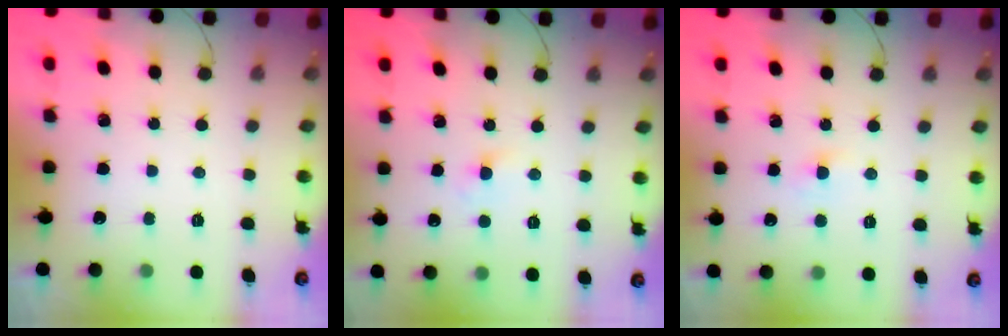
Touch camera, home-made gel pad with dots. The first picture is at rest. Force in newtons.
{"total": 1.9, "press": 1.7, "slide": 0.8}
{"total": 1.9, "press": 1.7, "slide": 0.7}